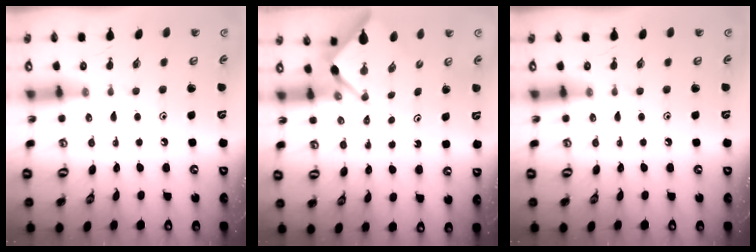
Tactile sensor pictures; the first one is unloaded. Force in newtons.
{"total": 2.4, "press": 2.4, "slide": 0.2}
{"total": 0.0}